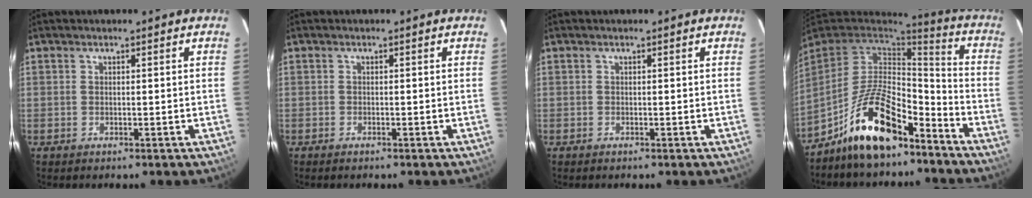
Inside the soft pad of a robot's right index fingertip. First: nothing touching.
{"total": 0.7, "force": [-0.6, 0.2, 0.2], "torque": [-0.006, -0.001, -0.012]}
{"total": 0.0}
{"total": 17.2, "force": [-11.4, 6.9, 10.9], "torque": [-0.224, 0.011, -0.201]}